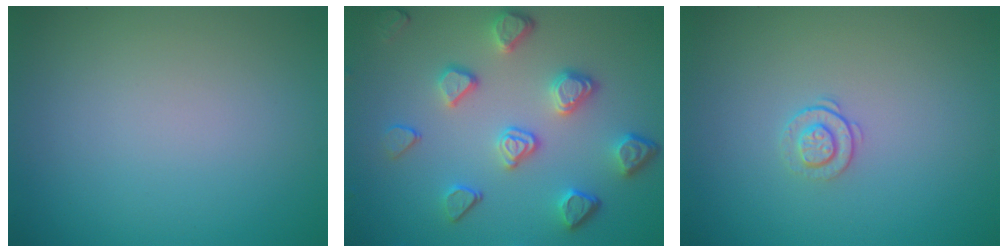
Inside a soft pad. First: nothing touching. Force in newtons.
{"total": 4.8, "press": 3.7, "slide": 3.0}
{"total": 1.2, "press": 0.9, "slide": 0.8}